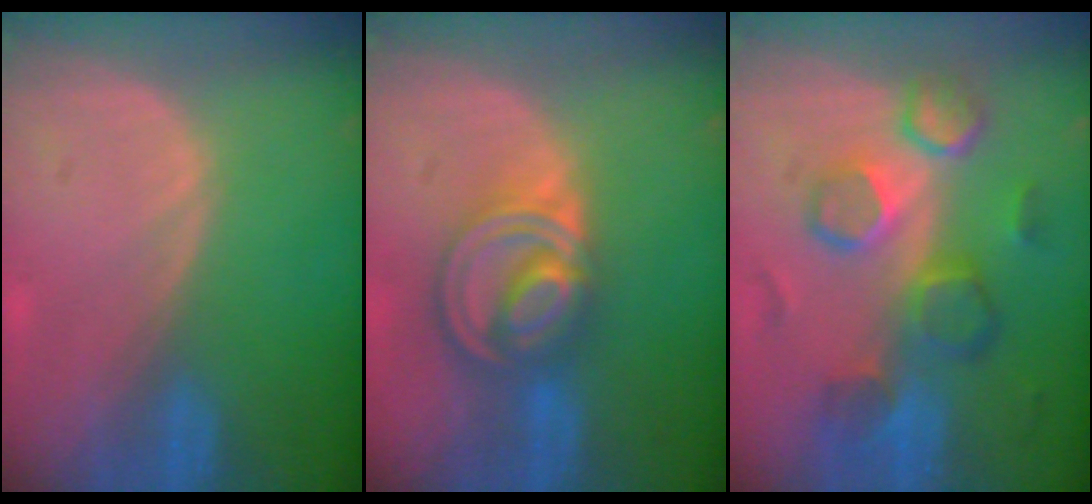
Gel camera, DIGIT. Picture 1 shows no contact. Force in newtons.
{"total": 8.5, "press": 7.1, "slide": 4.6}
{"total": 9.9, "press": 9.0, "slide": 4.2}